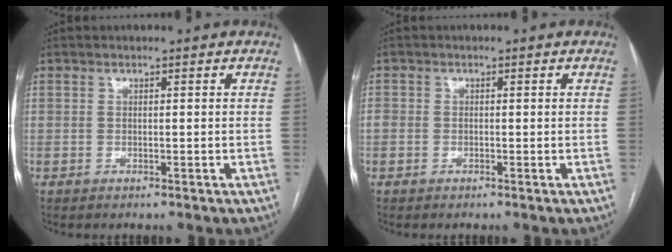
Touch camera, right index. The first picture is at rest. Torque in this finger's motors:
{"motor_torque": [0.36, 0.10, 0.08, 0.04]}